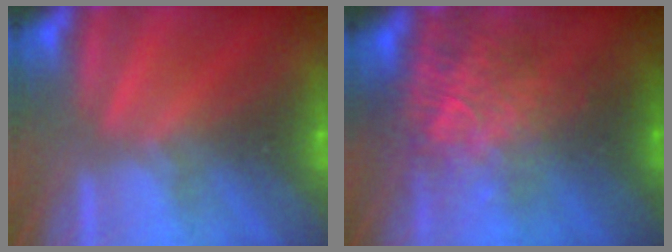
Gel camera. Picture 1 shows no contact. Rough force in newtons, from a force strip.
{"total": 5.5}